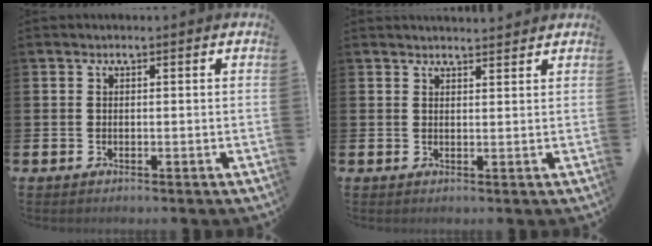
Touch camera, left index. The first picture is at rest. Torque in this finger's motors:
{"motor_torque": [0.82, -1.32, 0.13, 0.08]}